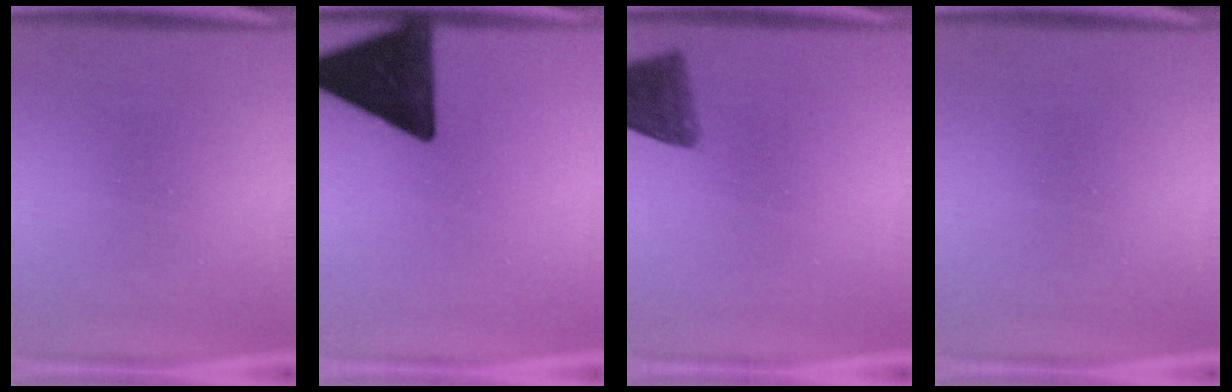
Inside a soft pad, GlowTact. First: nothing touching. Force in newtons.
{"total": 16.9}
{"total": 6.4}
{"total": 0.0}